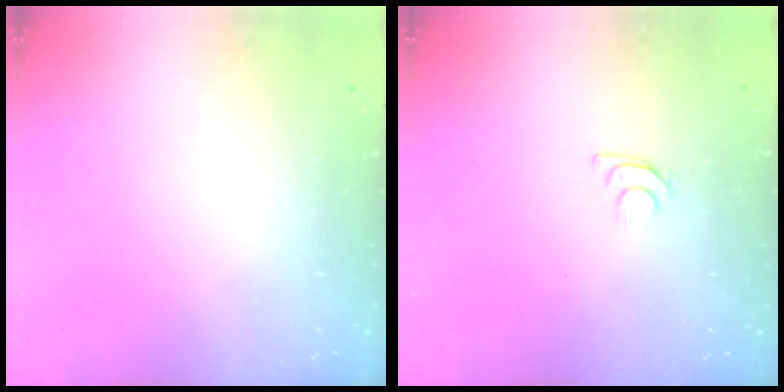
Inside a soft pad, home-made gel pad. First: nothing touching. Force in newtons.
{"total": 4.3, "press": 4.2, "slide": 0.5}